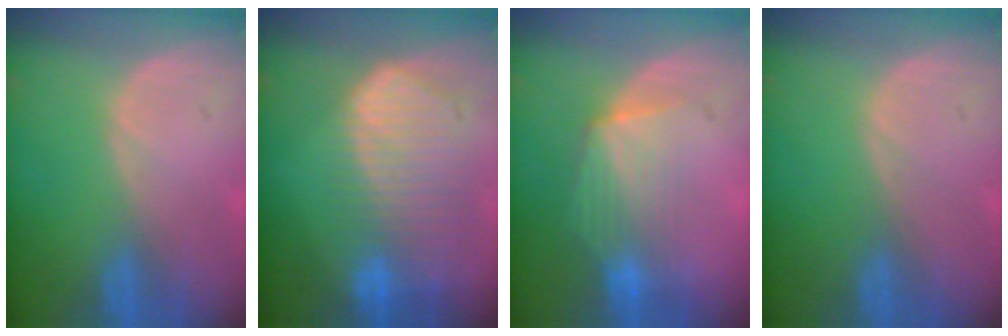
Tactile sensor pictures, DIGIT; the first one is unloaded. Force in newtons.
{"total": 10.4, "press": 9.0, "slide": 5.3}
{"total": 7.0, "press": 6.5, "slide": 2.5}
{"total": 0.0}